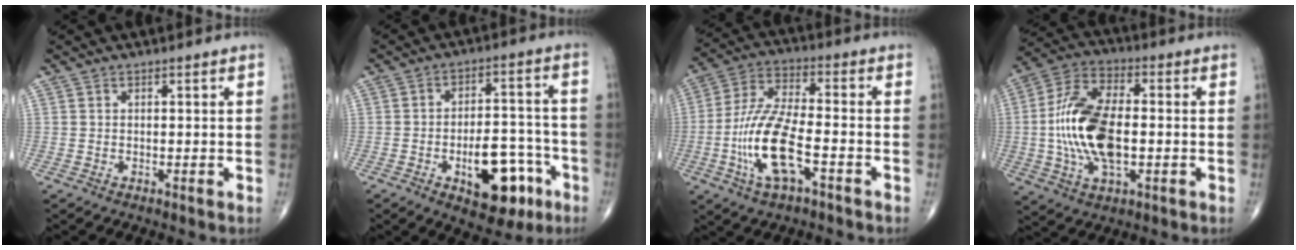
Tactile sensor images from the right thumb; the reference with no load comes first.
{"total": 14.0, "force": [-5.8, 7.1, 10.6], "torque": [-0.118, 0.045, -0.074]}
{"total": 14.2, "force": [-4.5, 5.1, 12.4], "torque": [-0.257, 0.030, -0.085]}
{"total": 17.0, "force": [-1.1, 8.5, 14.6], "torque": [-0.293, 0.014, -0.024]}